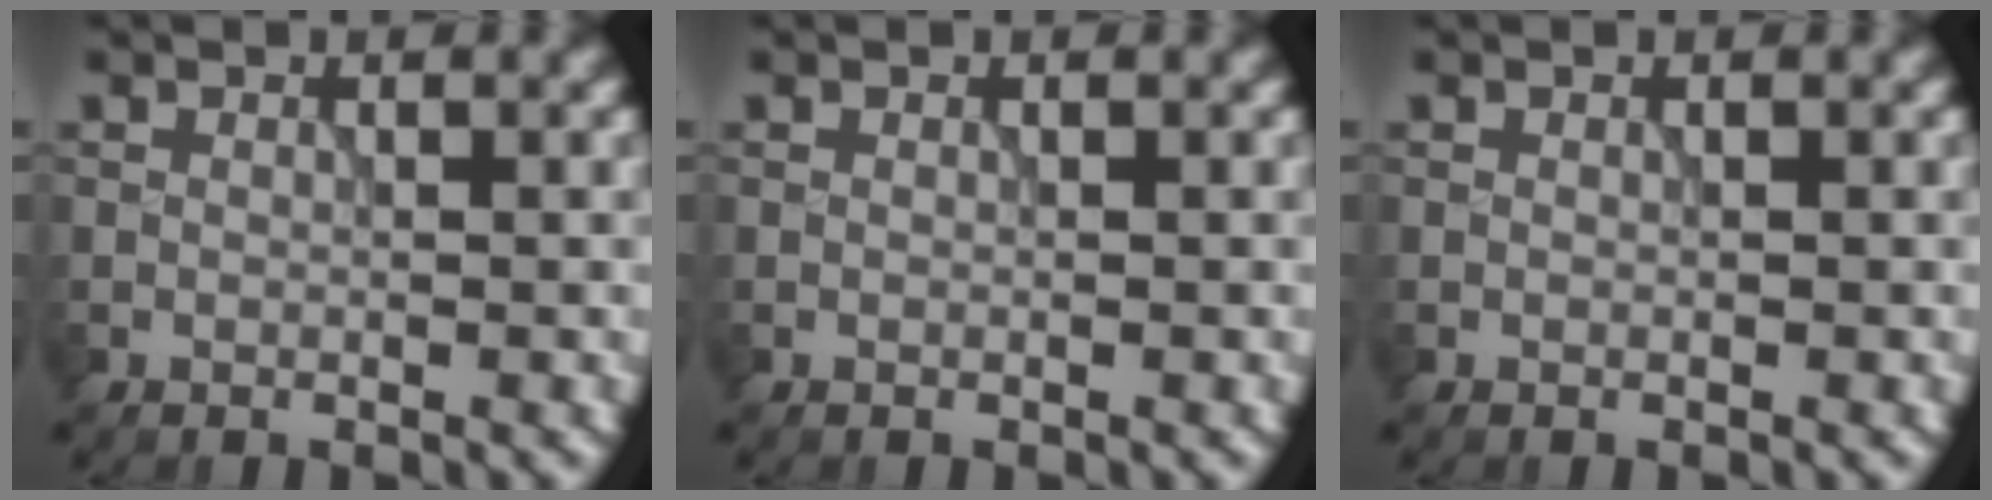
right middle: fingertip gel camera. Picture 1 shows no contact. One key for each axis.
{"total": 0.0}
{"total": 0.0}